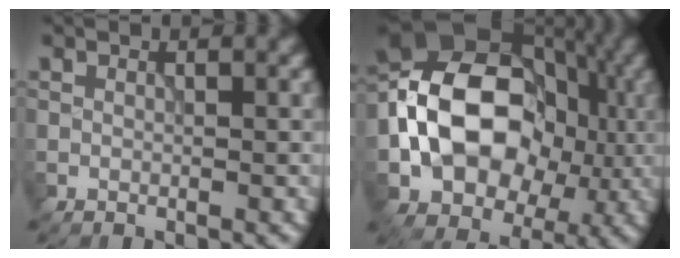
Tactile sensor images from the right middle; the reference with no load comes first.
{"total": 13.8, "force": [-1.1, 10.4, 8.9], "torque": [-0.161, 0.017, -0.037]}